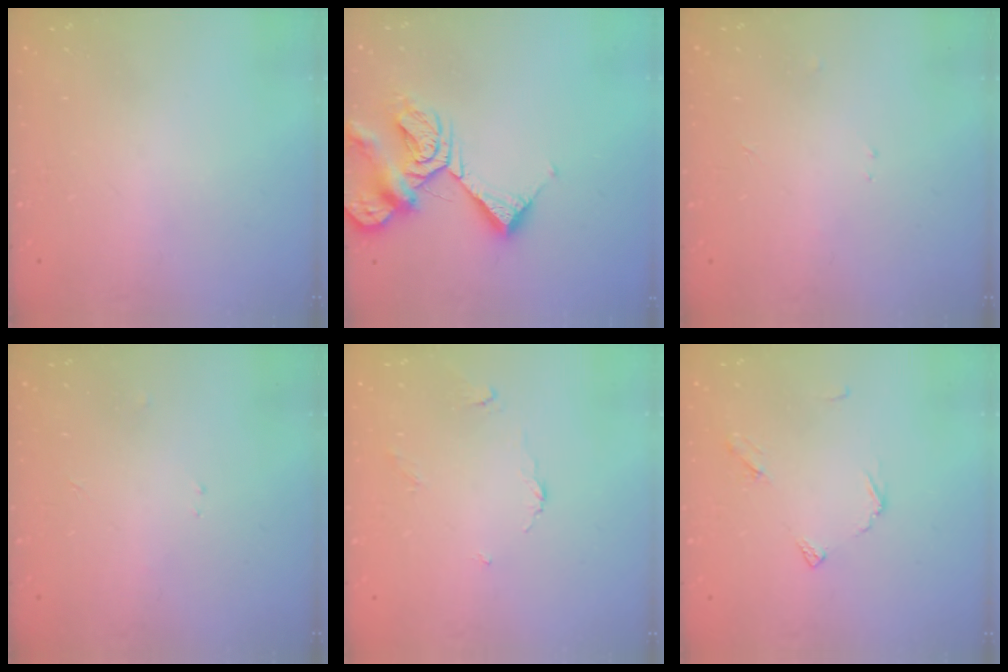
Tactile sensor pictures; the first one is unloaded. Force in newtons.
{"total": 11.0, "press": 10.9, "slide": 1.3}
{"total": 2.4, "press": 2.4, "slide": 0.3}
{"total": 2.4, "press": 2.4, "slide": 0.3}
{"total": 2.6, "press": 2.5, "slide": 0.4}
{"total": 6.5, "press": 6.5, "slide": 0.6}